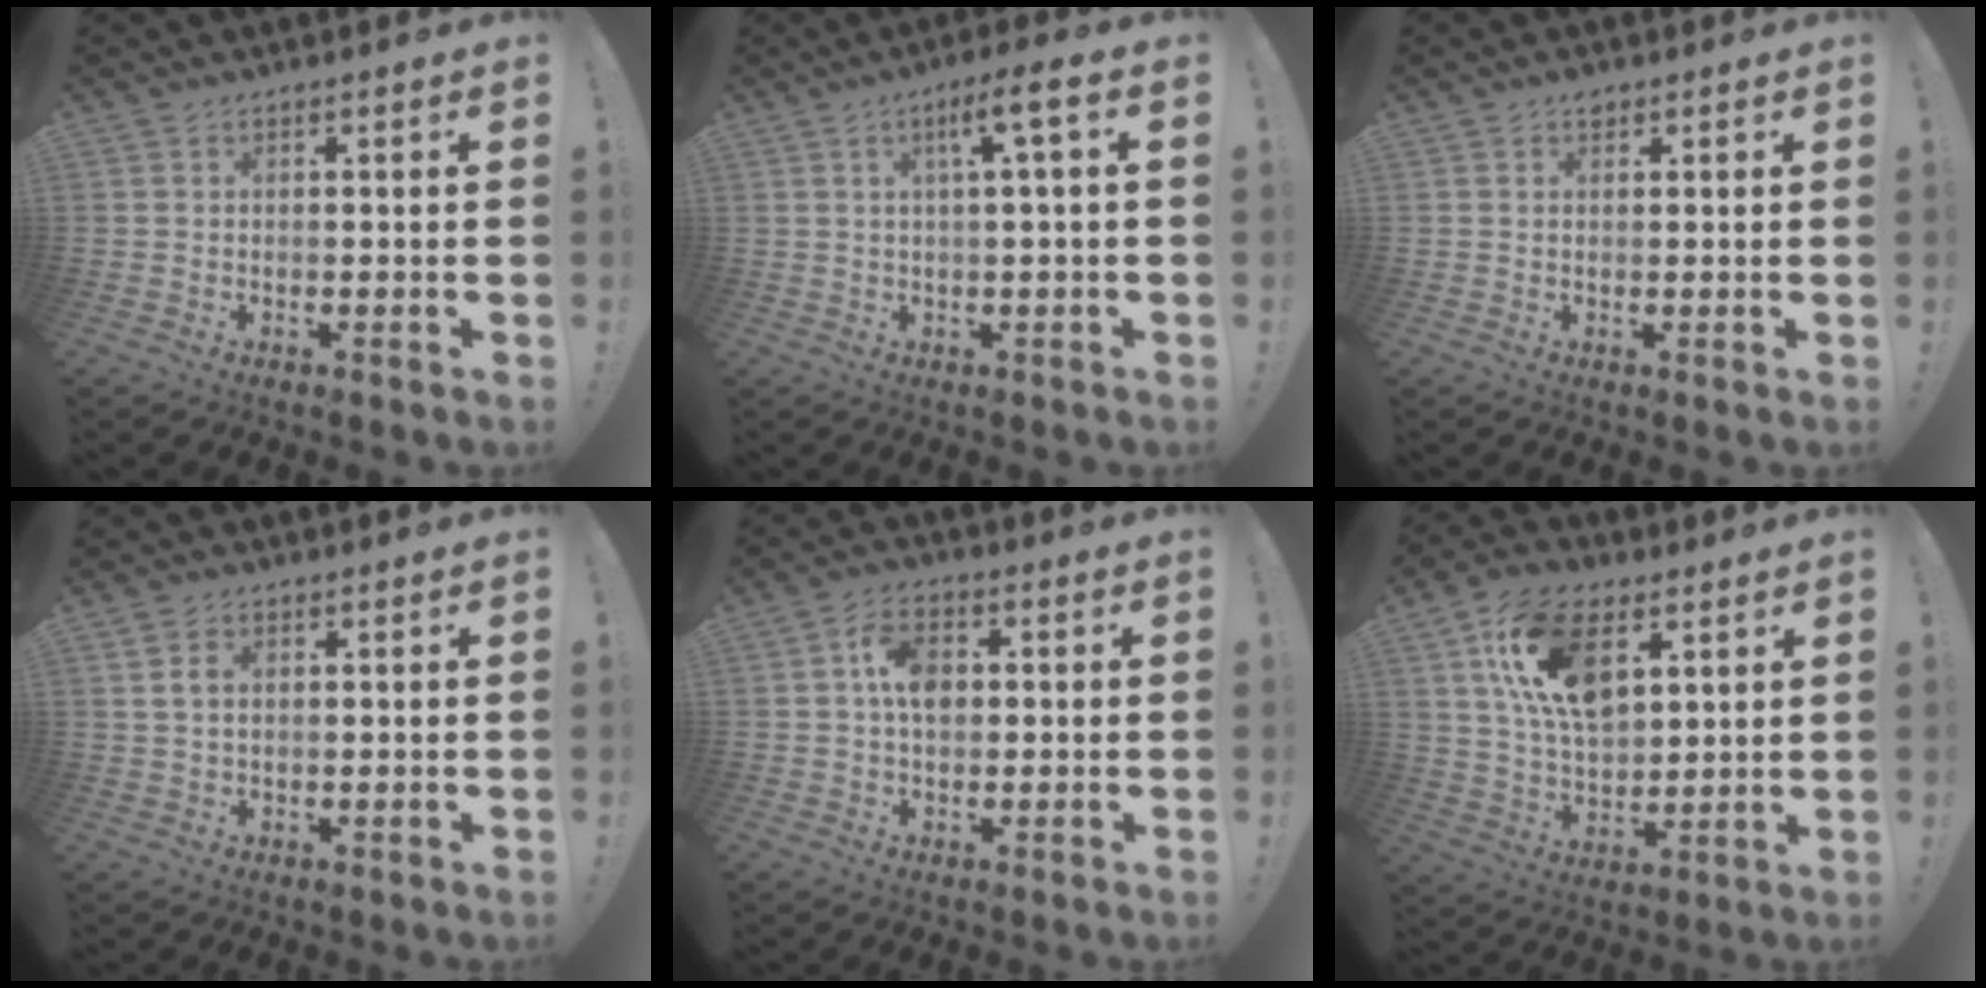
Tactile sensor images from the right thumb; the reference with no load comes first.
{"total": 6.9, "force": [1.9, 0.3, 6.6], "torque": [-0.105, -0.004, 0.023]}
{"total": 1.5, "force": [1.1, 0.9, 0.5], "torque": [0.005, -0.007, 0.017]}
{"total": 3.2, "force": [1.1, 2.0, 2.2], "torque": [-0.032, 0.000, 0.018]}
{"total": 8.8, "force": [1.4, 6.0, 6.2], "torque": [-0.097, 0.012, 0.028]}
{"total": 18.6, "force": [7.7, 10.9, 12.9], "torque": [-0.237, -0.018, 0.137]}